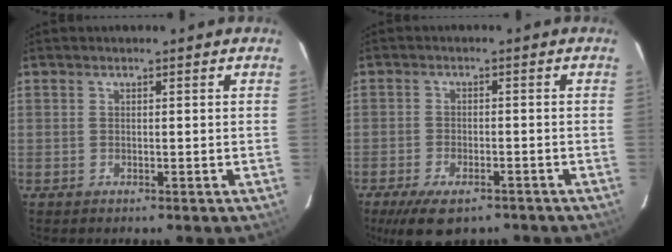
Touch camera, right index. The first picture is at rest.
{"total": 9.3, "force": [-6.5, 3.9, 5.3], "torque": [-0.118, -0.019, -0.104]}